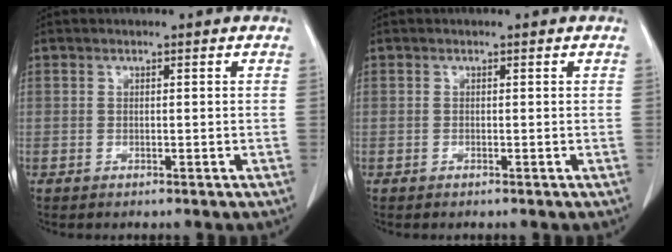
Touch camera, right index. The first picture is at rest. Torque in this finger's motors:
{"motor_torque": [-0.23, 0.11, -0.20, -0.06]}